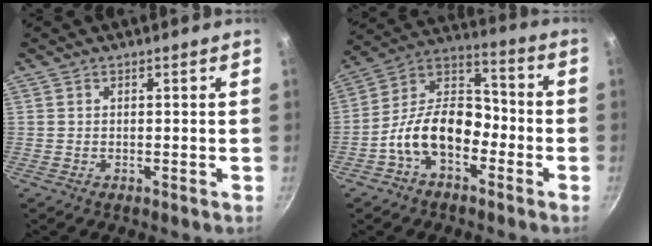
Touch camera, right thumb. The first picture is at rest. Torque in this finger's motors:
{"motor_torque": [0.40, 0.20, 1.15, -0.79, 0.26]}